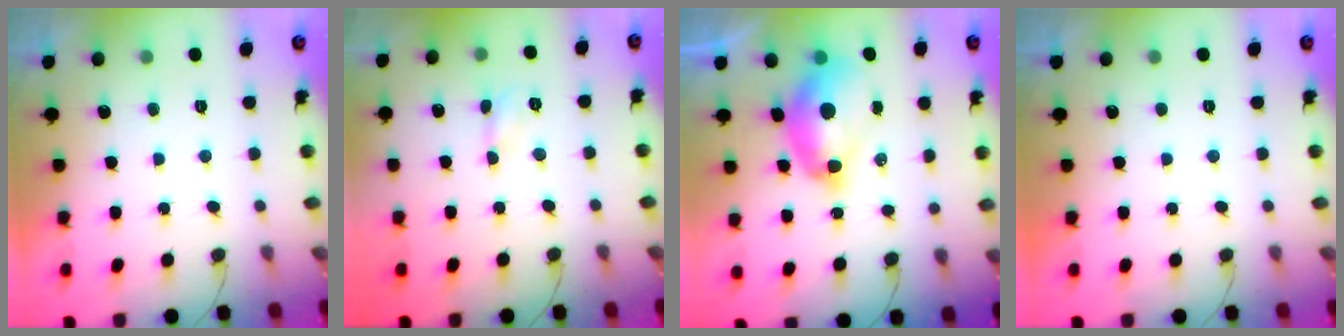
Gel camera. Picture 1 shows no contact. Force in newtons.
{"total": 2.9, "press": 2.9, "slide": 0.4}
{"total": 11.4, "press": 11.3, "slide": 1.0}
{"total": 0.0}